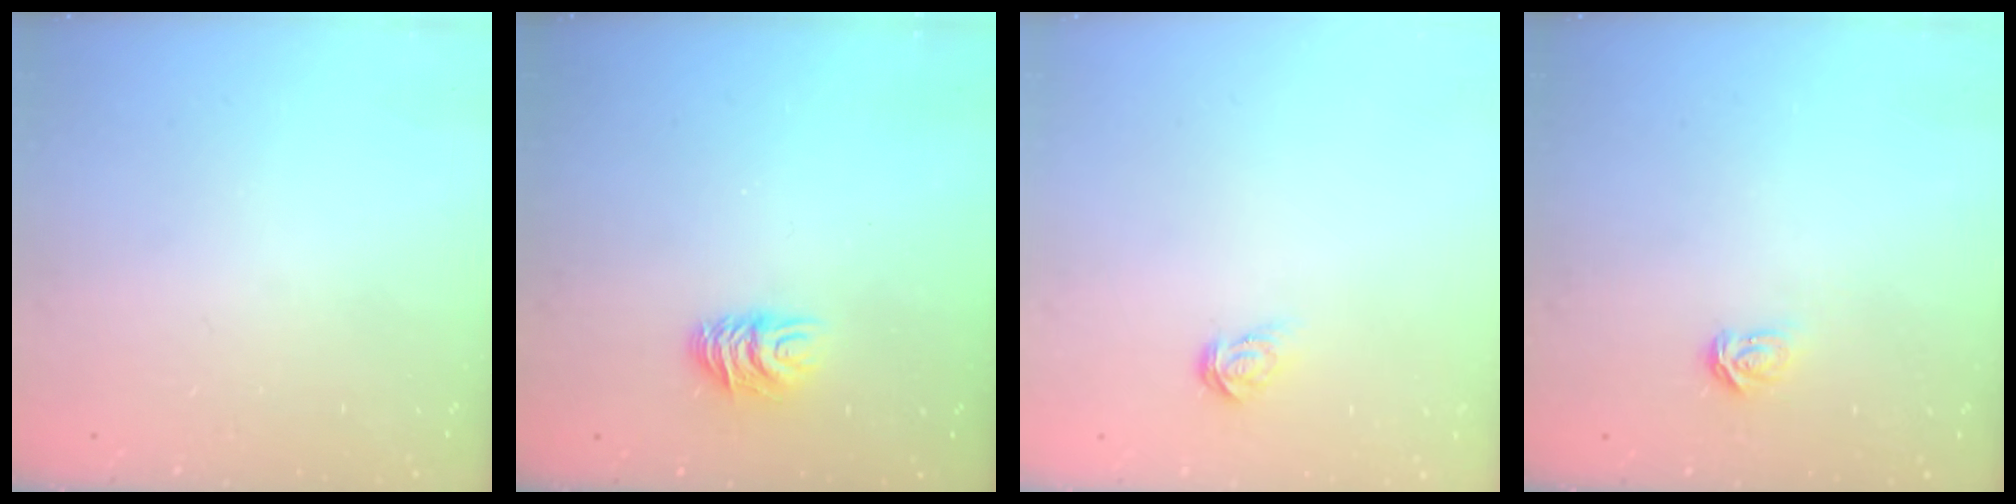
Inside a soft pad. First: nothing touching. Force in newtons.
{"total": 6.9, "press": 6.9, "slide": 0.5}
{"total": 3.5, "press": 3.5, "slide": 0.3}
{"total": 3.5, "press": 3.5, "slide": 0.5}